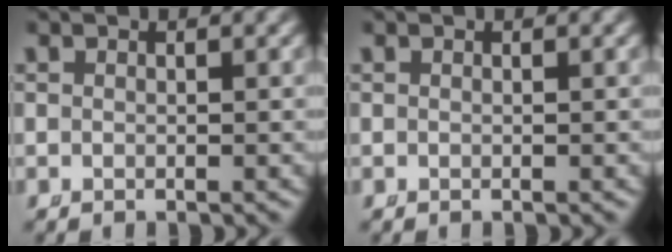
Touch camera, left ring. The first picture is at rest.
{"total": 0.0}